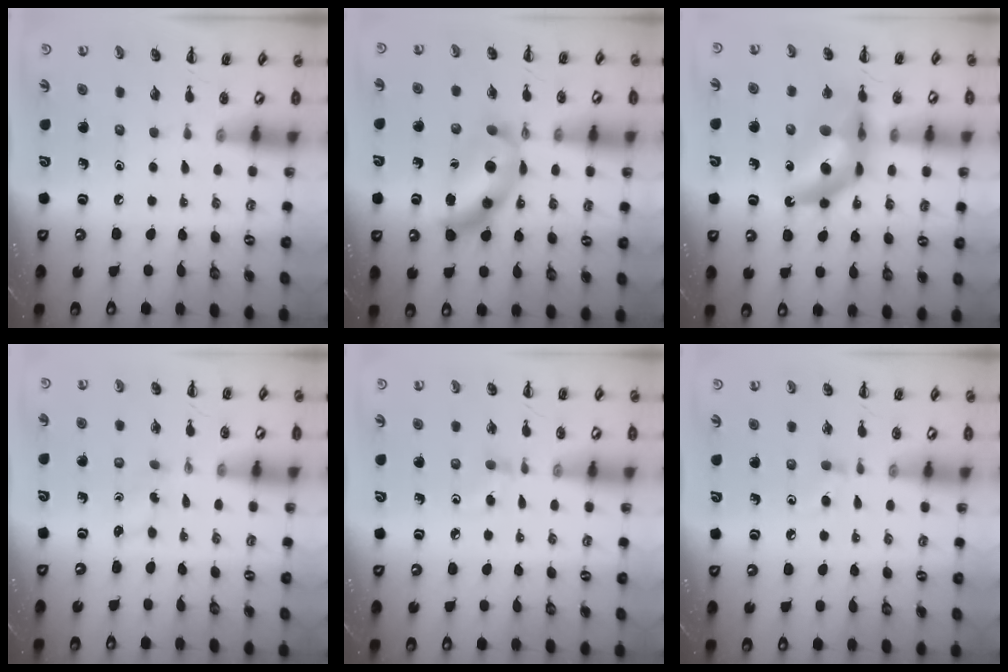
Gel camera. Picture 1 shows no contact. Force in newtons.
{"total": 11.1, "press": 11.1, "slide": 0.4}
{"total": 12.2, "press": 11.6, "slide": 3.7}
{"total": 2.2, "press": 2.1, "slide": 0.8}
{"total": 3.4, "press": 3.1, "slide": 1.4}
{"total": 4.1, "press": 3.9, "slide": 1.5}